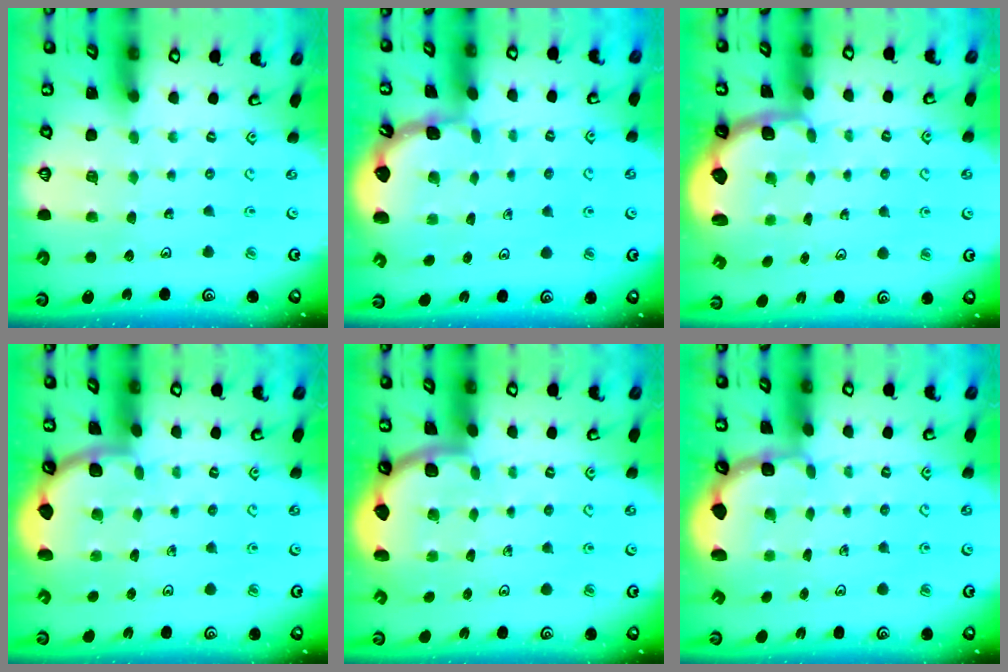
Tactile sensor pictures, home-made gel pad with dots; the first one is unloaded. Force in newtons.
{"total": 0.9, "press": 0.9, "slide": 0.2}
{"total": 2.6, "press": 1.9, "slide": 1.7}
{"total": 1.7, "press": 1.7, "slide": 0.0}
{"total": 1.3, "press": 1.3, "slide": 0.1}
{"total": 2.5, "press": 1.9, "slide": 1.6}